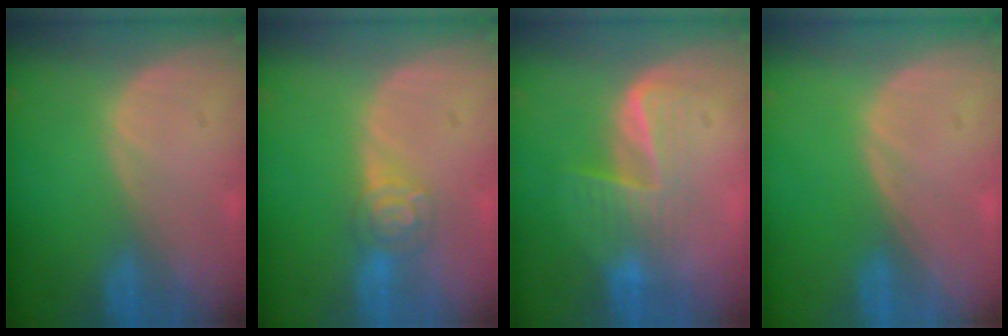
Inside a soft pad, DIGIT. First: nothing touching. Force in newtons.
{"total": 4.2, "press": 4.2, "slide": 0.3}
{"total": 5.9, "press": 5.4, "slide": 2.3}
{"total": 0.0}